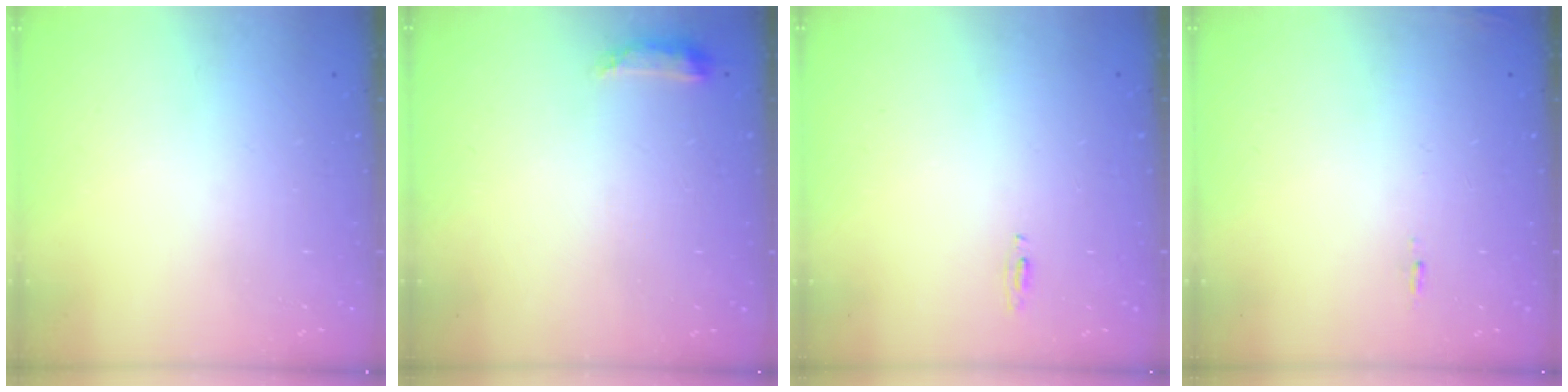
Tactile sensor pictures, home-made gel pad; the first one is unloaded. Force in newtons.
{"total": 6.6, "press": 6.6, "slide": 0.6}
{"total": 3.8, "press": 2.8, "slide": 2.6}
{"total": 5.6, "press": 5.3, "slide": 1.8}